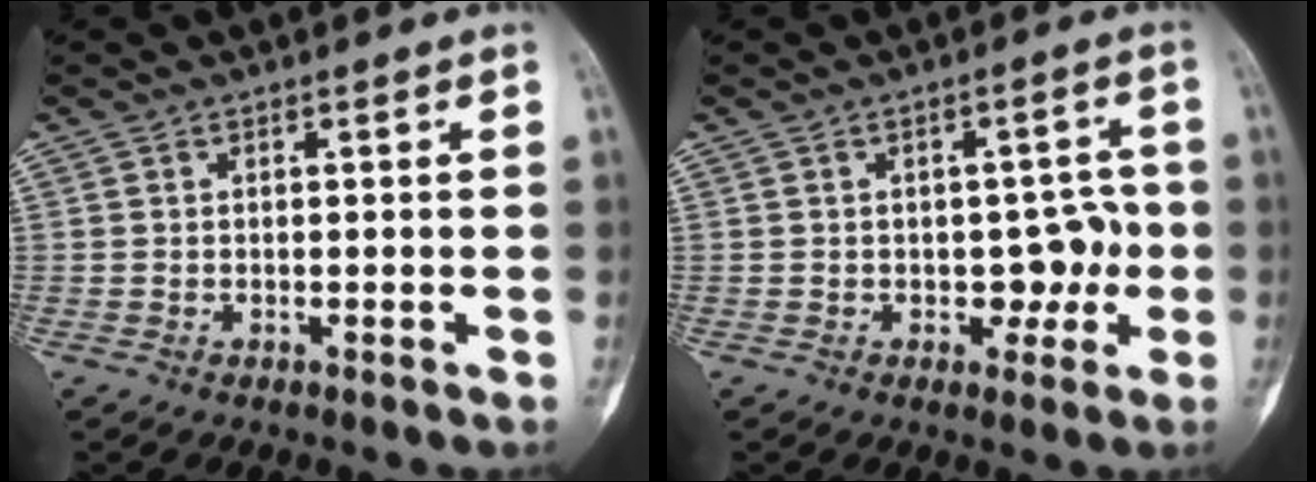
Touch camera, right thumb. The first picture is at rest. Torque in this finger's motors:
{"motor_torque": [0.08, 0.08, 0.11, 0.00, -0.01]}